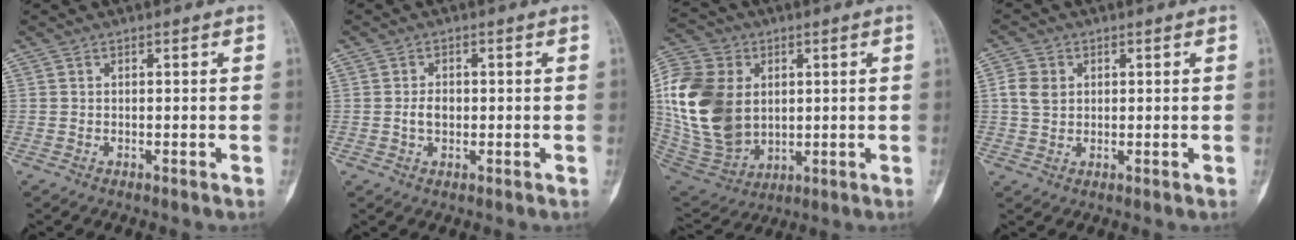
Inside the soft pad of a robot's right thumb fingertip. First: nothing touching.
{"total": 2.7, "force": [-0.2, 1.9, 1.9], "torque": [-0.030, 0.004, -0.004]}
{"total": 21.6, "force": [2.4, 15.9, 14.3], "torque": [-0.291, -0.012, 0.059]}
{"total": 4.5, "force": [1.0, 3.6, 2.5], "torque": [-0.038, 0.002, 0.019]}